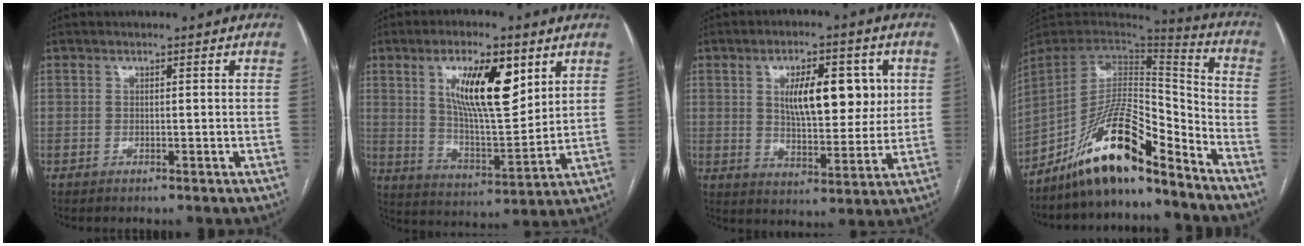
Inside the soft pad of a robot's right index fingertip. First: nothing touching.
{"total": 13.5, "force": [5.7, 3.7, 11.7], "torque": [-0.208, 0.000, 0.104]}
{"total": 11.5, "force": [3.1, 4.7, 10.1], "torque": [-0.153, 0.009, 0.054]}
{"total": 15.5, "force": [-12.2, 2.6, 9.3], "torque": [-0.157, 0.022, -0.216]}